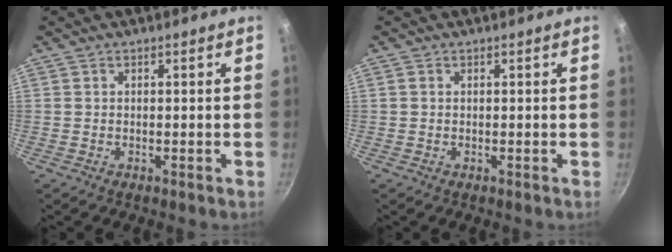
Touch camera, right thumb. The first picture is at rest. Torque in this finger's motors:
{"motor_torque": [0.12, -0.02, -0.19, 0.11, -0.04]}